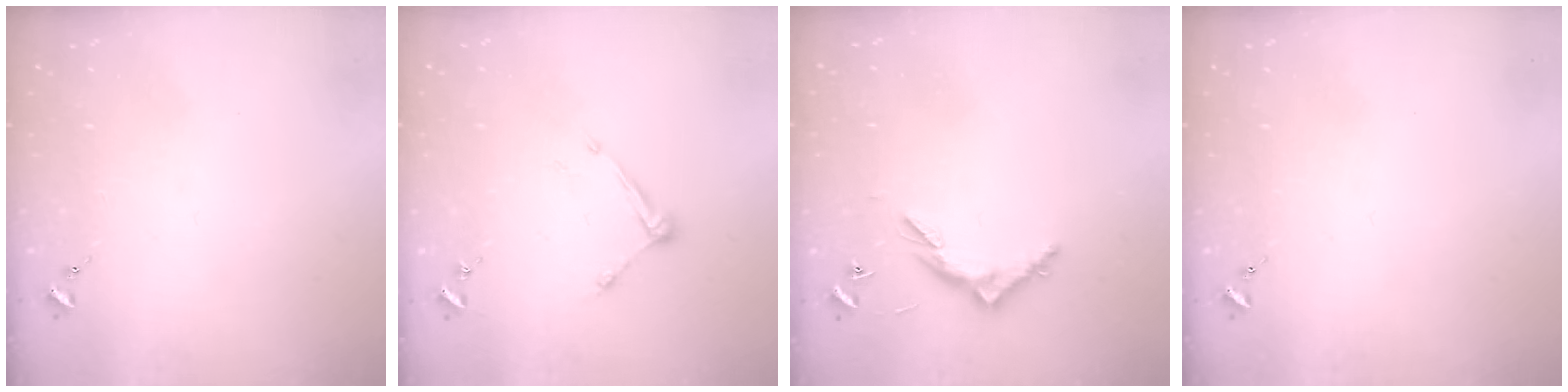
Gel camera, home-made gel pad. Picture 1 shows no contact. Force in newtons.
{"total": 7.3, "press": 7.3, "slide": 0.5}
{"total": 6.1, "press": 6.1, "slide": 0.4}
{"total": 0.0}